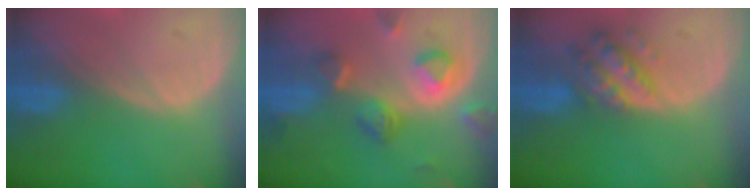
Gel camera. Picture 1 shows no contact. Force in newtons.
{"total": 8.0, "press": 7.2, "slide": 3.5}
{"total": 6.5, "press": 5.8, "slide": 2.8}